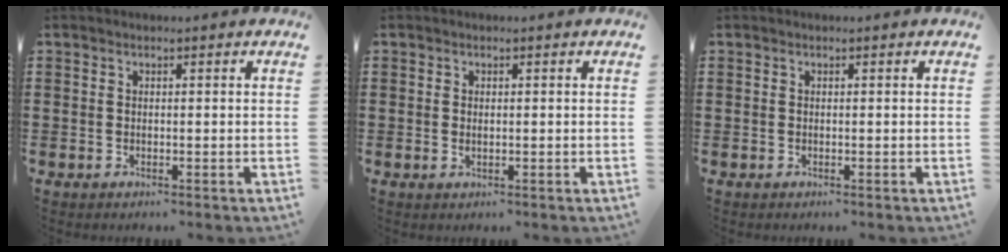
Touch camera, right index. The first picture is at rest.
{"total": 0.6, "force": [0.2, 0.4, 0.5], "torque": [-0.011, 0.002, 0.003]}
{"total": 0.0}